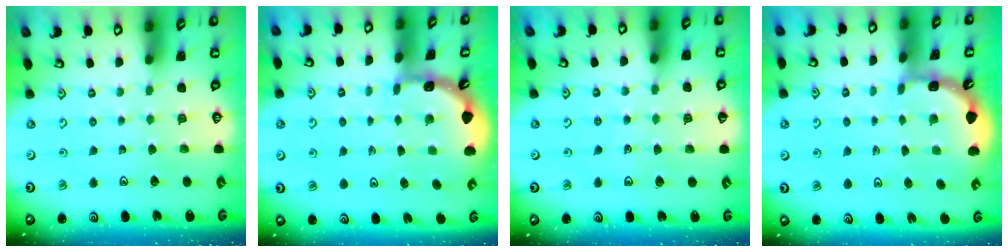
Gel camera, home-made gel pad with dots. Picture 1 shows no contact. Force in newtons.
{"total": 1.9, "press": 1.9, "slide": 0.1}
{"total": 4.5, "press": 4.3, "slide": 1.4}
{"total": 2.3, "press": 2.3, "slide": 0.1}